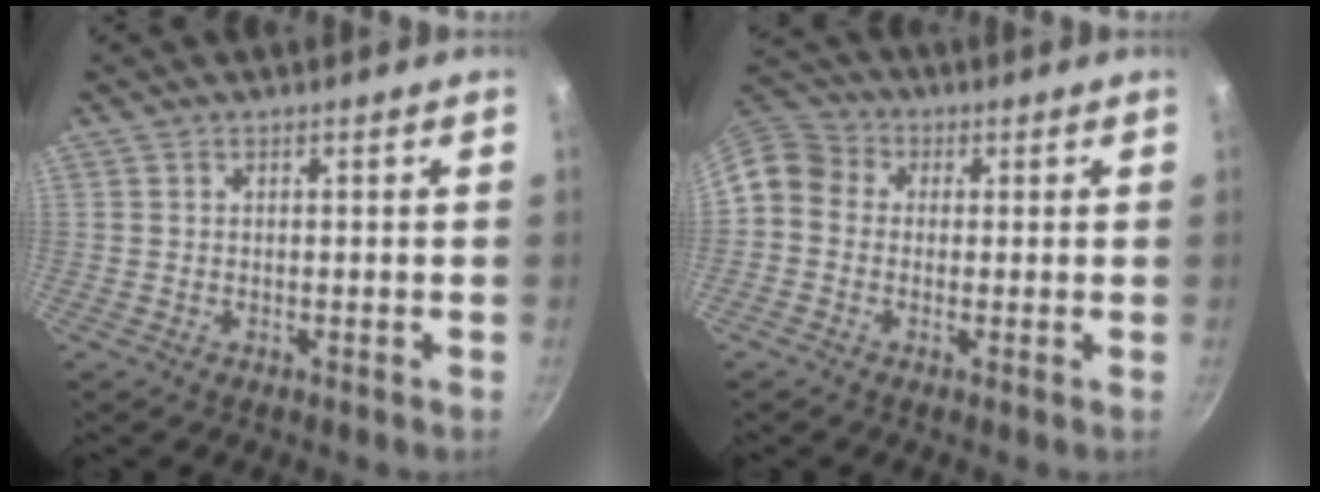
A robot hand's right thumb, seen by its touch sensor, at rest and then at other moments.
{"total": 7.1, "force": [-0.1, 6.2, 3.3], "torque": [-0.044, 0.023, -0.025]}